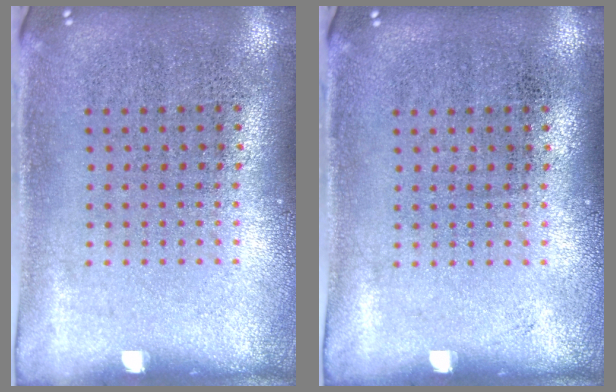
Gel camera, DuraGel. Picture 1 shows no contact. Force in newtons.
{"total": 0.0}